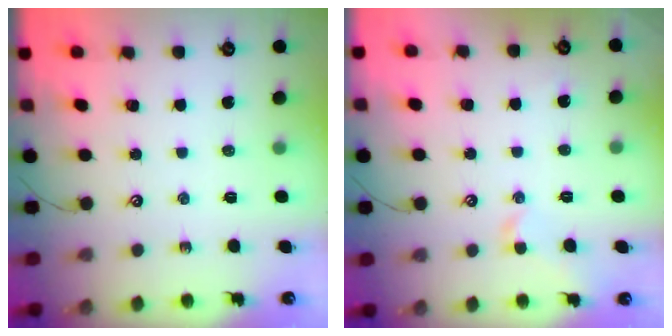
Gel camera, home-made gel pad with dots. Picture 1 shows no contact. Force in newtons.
{"total": 1.4, "press": 1.3, "slide": 0.6}